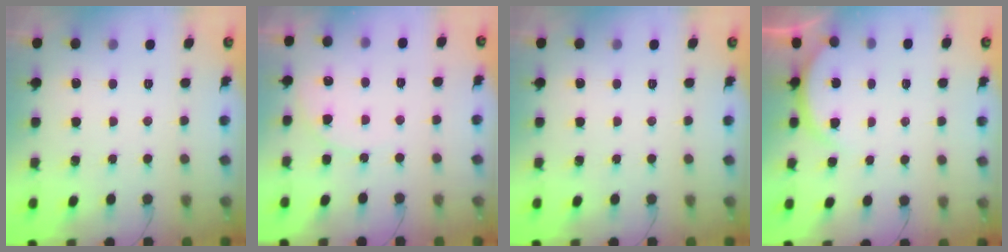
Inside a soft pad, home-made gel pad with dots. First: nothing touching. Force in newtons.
{"total": 6.5, "press": 6.5, "slide": 0.6}
{"total": 0.0}
{"total": 3.4, "press": 3.3, "slide": 0.5}